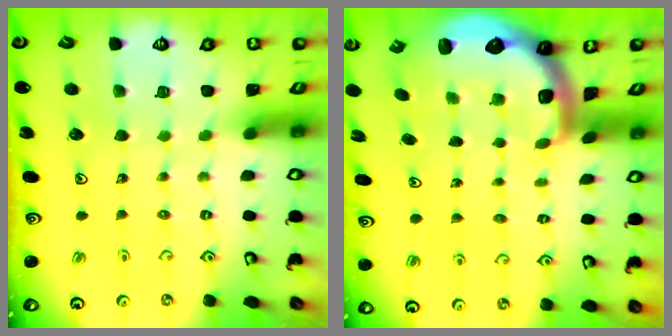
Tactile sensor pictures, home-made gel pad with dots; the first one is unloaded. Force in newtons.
{"total": 2.9, "press": 2.6, "slide": 1.4}